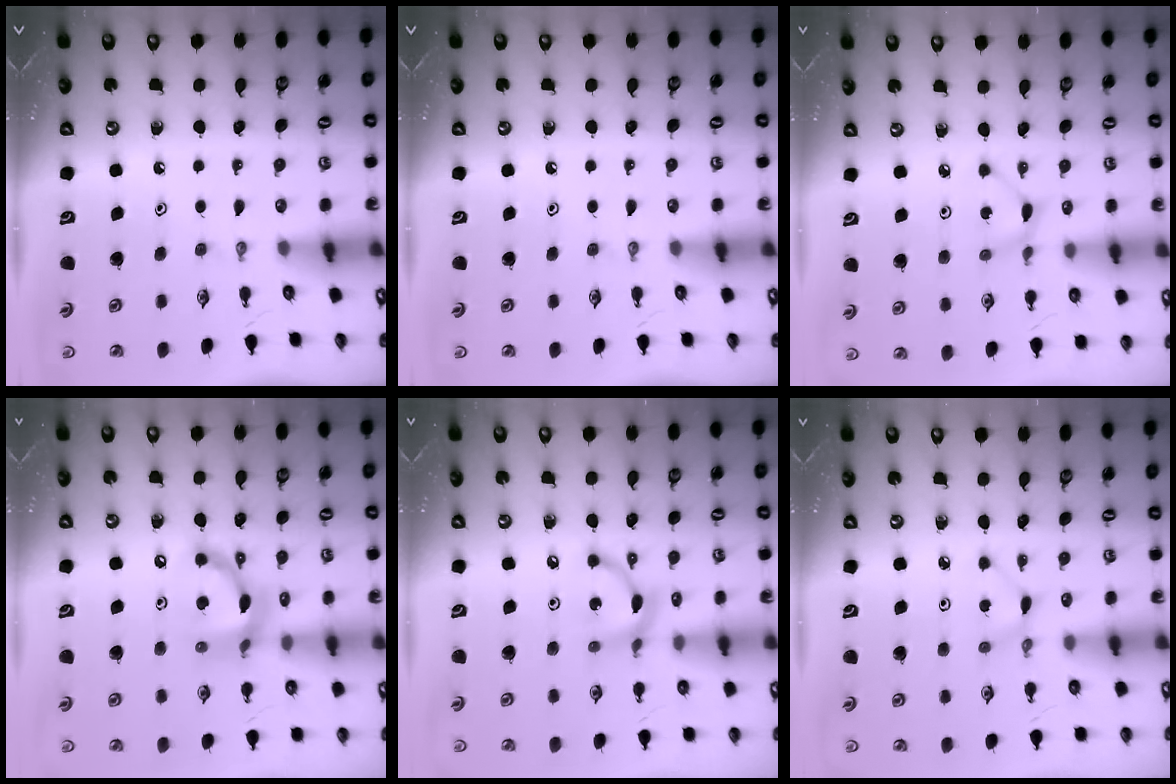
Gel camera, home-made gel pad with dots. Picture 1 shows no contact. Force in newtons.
{"total": 0.0}
{"total": 2.5, "press": 2.5, "slide": 0.1}
{"total": 13.2, "press": 13.2, "slide": 1.2}
{"total": 9.2, "press": 9.2, "slide": 0.3}
{"total": 2.1, "press": 2.1, "slide": 0.1}